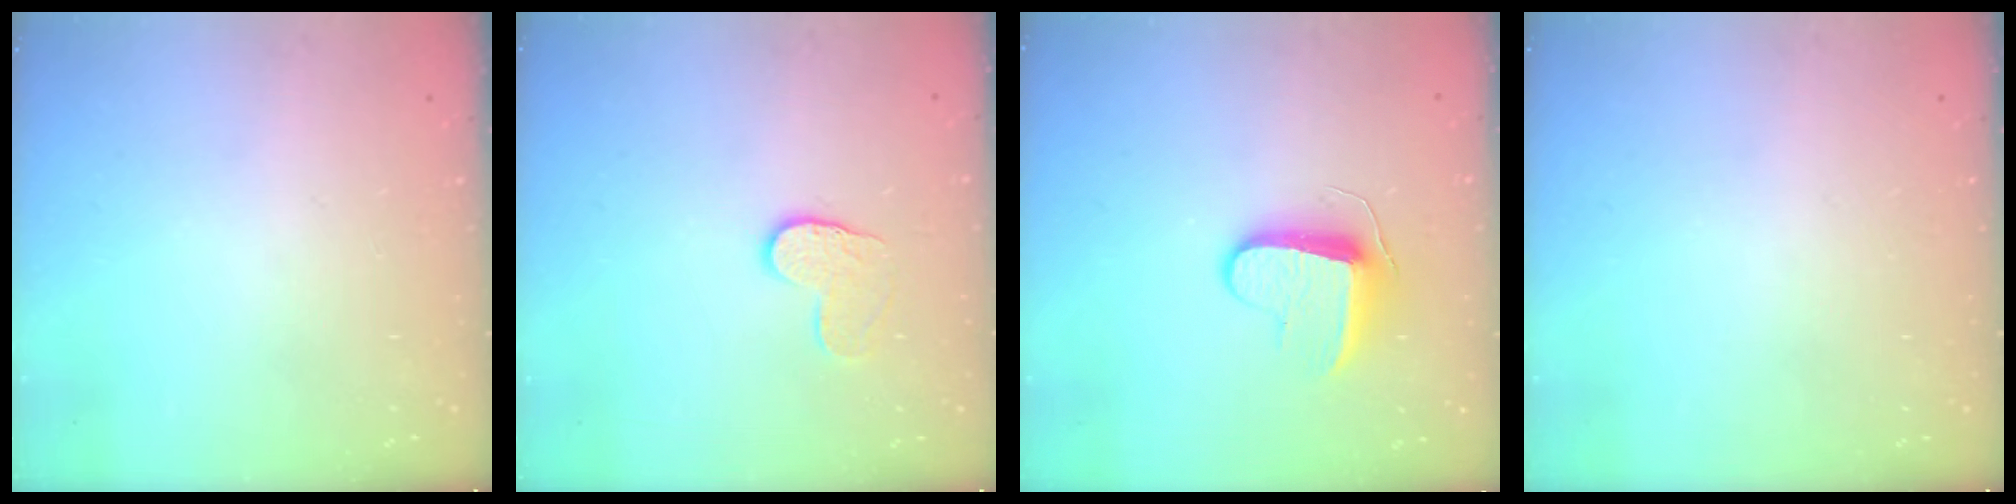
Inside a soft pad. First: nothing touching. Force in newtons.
{"total": 6.9, "press": 6.8, "slide": 0.5}
{"total": 9.0, "press": 9.0, "slide": 0.5}
{"total": 0.0}